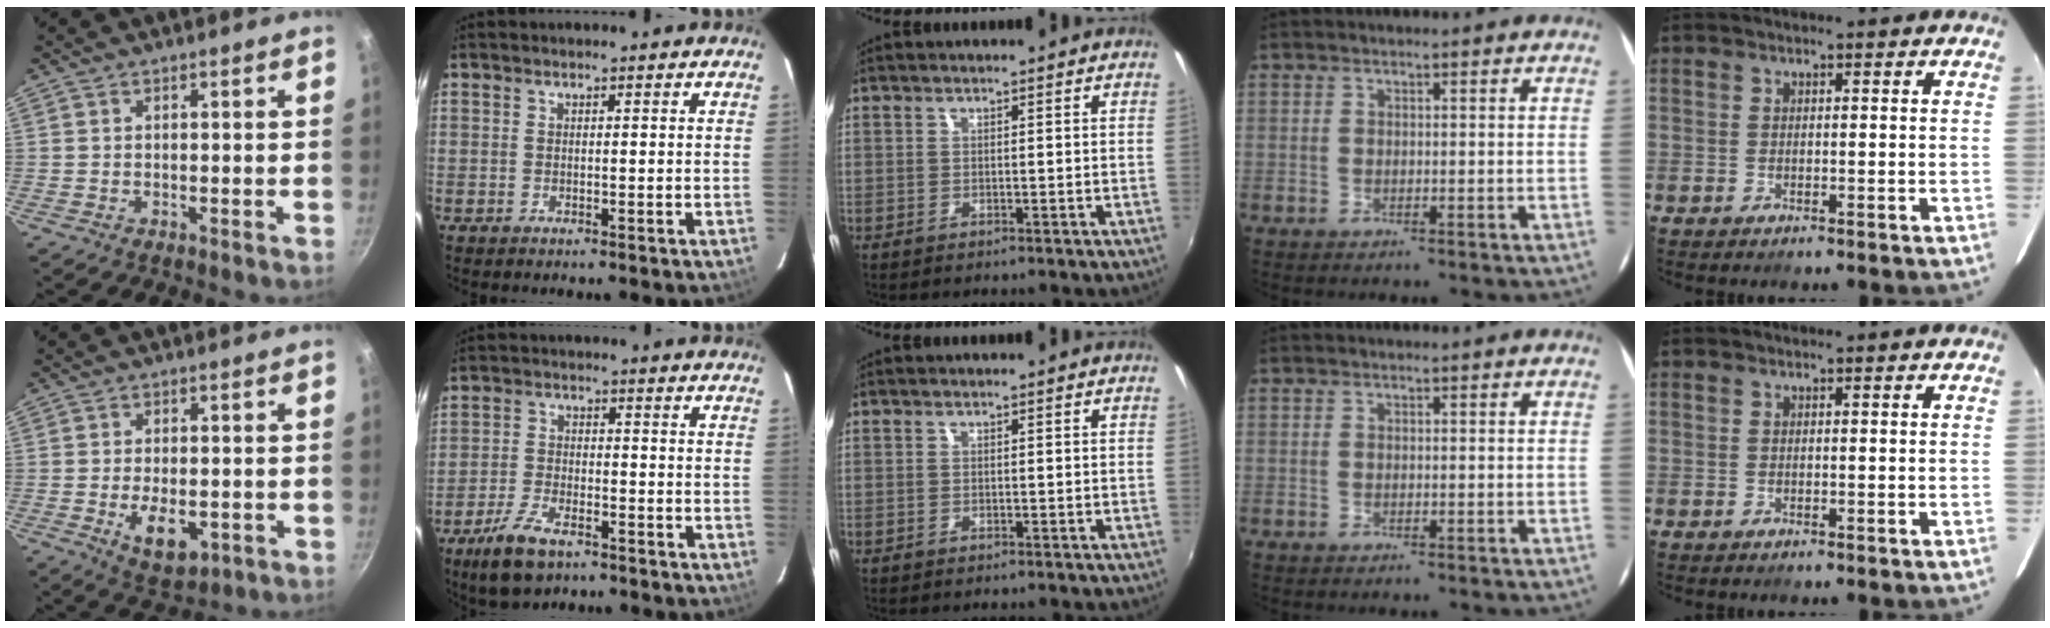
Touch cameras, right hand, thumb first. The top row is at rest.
{"thumb": {"total": 8.3, "force": [-2.1, 4.5, 6.6], "torque": [-0.094, -0.003, -0.020]}, "index": {"total": 8.4, "force": [-5.7, 3.5, 5.1], "torque": [-0.127, -0.010, -0.109]}}